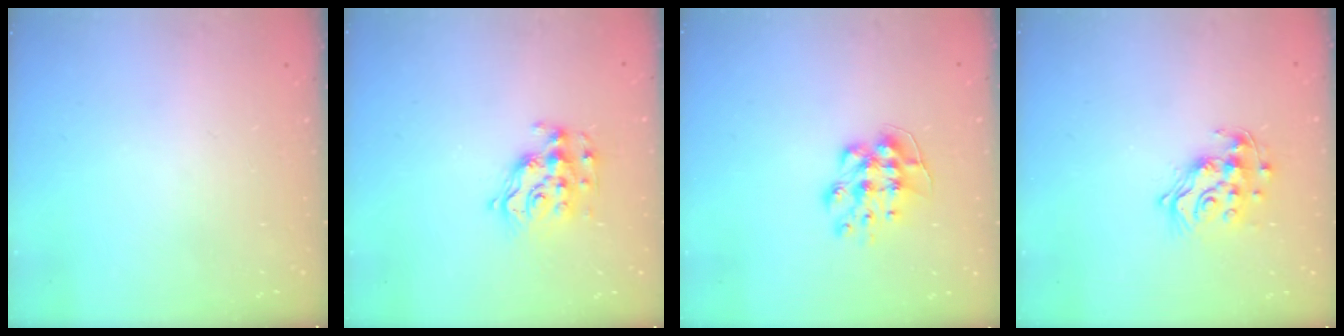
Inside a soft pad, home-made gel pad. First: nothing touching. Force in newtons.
{"total": 11.7, "press": 11.7, "slide": 0.4}
{"total": 9.1, "press": 9.1, "slide": 0.3}
{"total": 14.1, "press": 14.0, "slide": 1.0}